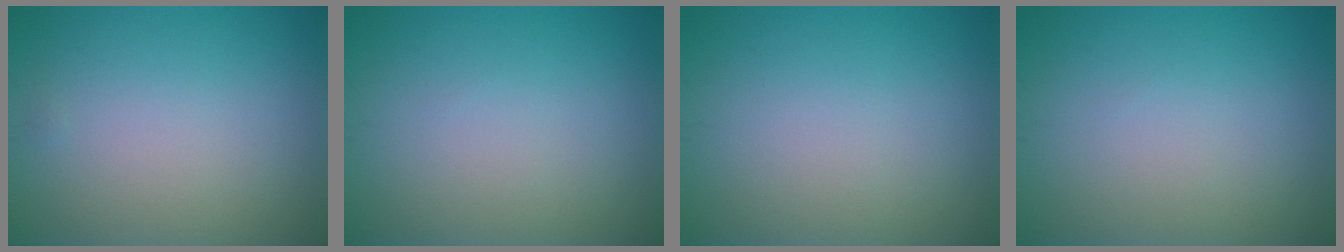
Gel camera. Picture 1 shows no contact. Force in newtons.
{"total": 0.0}
{"total": 0.0}
{"total": 0.0}